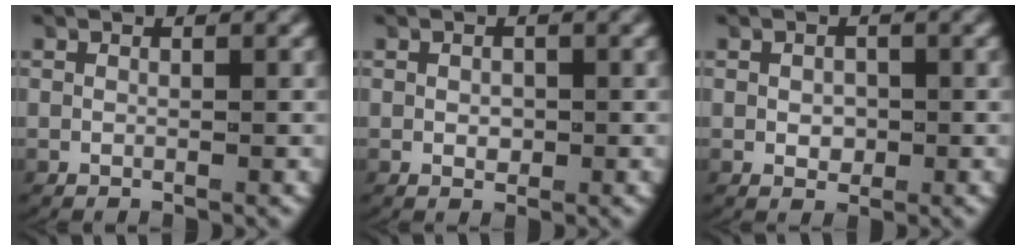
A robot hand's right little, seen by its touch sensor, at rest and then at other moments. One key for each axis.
{"total": 1.0, "fx": -0.1, "fy": 0.7, "fz": 0.7, "tx": -0.017, "ty": -0.008, "tz": 0.004}
{"total": 1.4, "fx": -0.2, "fy": 1.1, "fz": 0.8, "tx": -0.018, "ty": -0.008, "tz": 0.001}